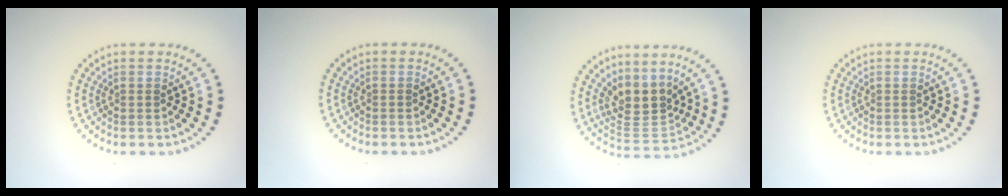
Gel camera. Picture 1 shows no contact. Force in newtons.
{"total": 0.0}
{"total": 3.8, "press": 3.0, "slide": 2.3}
{"total": 0.0}